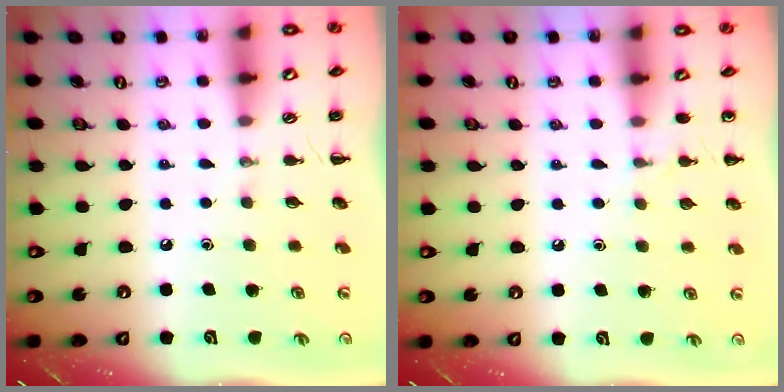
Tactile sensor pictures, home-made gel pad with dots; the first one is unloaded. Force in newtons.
{"total": 5.0, "press": 4.7, "slide": 1.7}